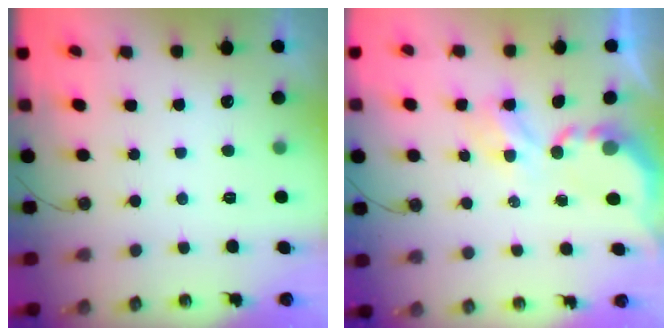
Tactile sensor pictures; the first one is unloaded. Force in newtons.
{"total": 4.6, "press": 4.6, "slide": 0.4}